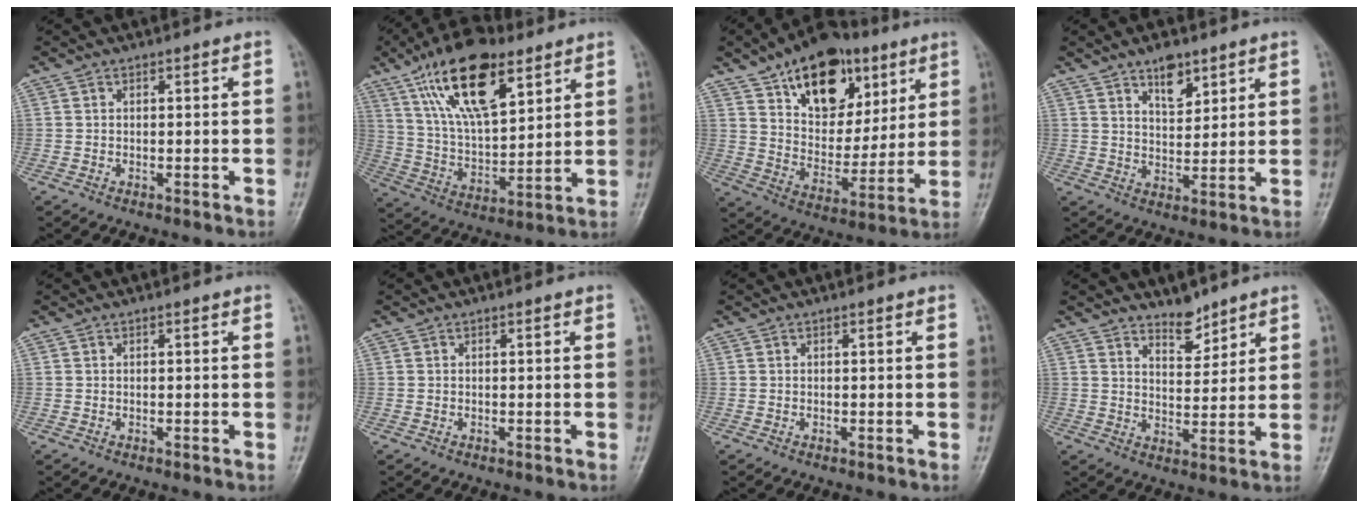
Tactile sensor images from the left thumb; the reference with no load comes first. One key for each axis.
{"total": 19.5, "fx": 10.6, "fy": 8.4, "fz": 14.1, "tx": -0.224, "ty": -0.035, "tz": 0.194}
{"total": 20.5, "fx": 10.6, "fy": 12.6, "fz": 12.1, "tx": -0.141, "ty": -0.040, "tz": 0.178}
{"total": 6.5, "fx": 4.1, "fy": 3.1, "fz": 3.9, "tx": -0.041, "ty": -0.029, "tz": 0.069}
{"total": 0.0}
{"total": 0.0}
{"total": 0.0}
{"total": 5.0, "fx": 4.3, "fy": 2.0, "fz": 1.7, "tx": -0.005, "ty": -0.038, "tz": 0.075}